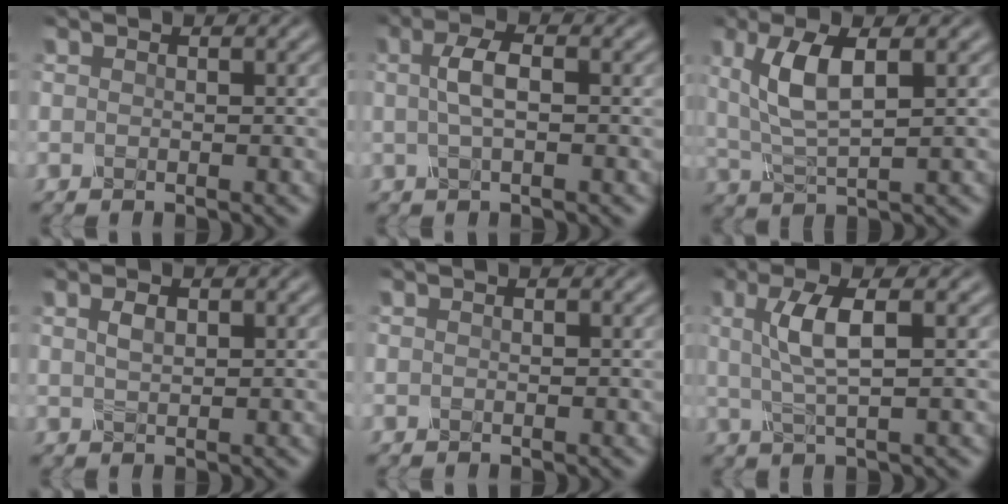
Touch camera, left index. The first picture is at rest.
{"total": 2.4, "force": [0.3, 0.6, 2.3], "torque": [-0.050, 0.010, 0.002]}
{"total": 5.1, "force": [1.7, 1.5, 4.6], "torque": [-0.101, 0.003, 0.036]}
{"total": 1.3, "force": [0.7, 0.5, 0.9], "torque": [-0.025, 0.006, 0.017]}
{"total": 0.0}
{"total": 3.8, "force": [0.9, 0.7, 3.6], "torque": [-0.076, 0.003, 0.019]}